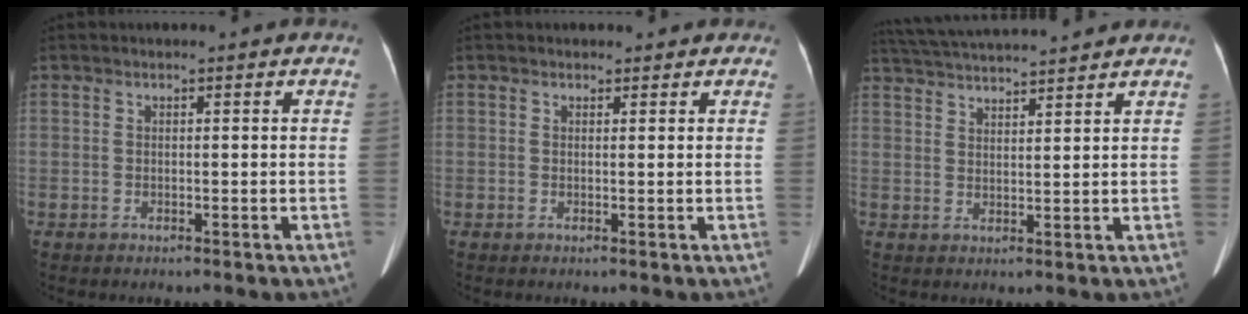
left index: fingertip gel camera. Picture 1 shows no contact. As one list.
[{"total": 1.6, "force": [0.9, 1.3, -0.3], "torque": [0.021, 0.000, 0.004]}, {"total": 13.2, "force": [12.2, 0.4, 5.0], "torque": [-0.100, 0.027, 0.190]}]